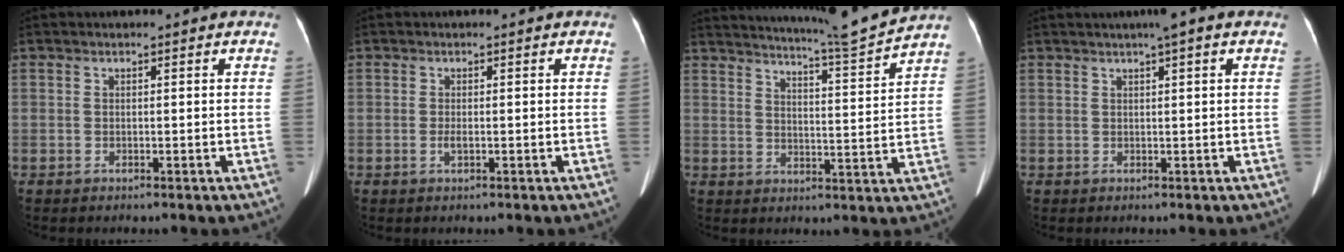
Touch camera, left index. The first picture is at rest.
{"total": 1.0, "force": [-0.3, 0.3, 1.0], "torque": [-0.021, -0.001, -0.005]}
{"total": 11.9, "force": [11.2, -2.5, 3.3], "torque": [-0.064, -0.040, 0.161]}
{"total": 3.2, "force": [1.9, 0.0, 2.6], "torque": [-0.044, 0.015, 0.026]}